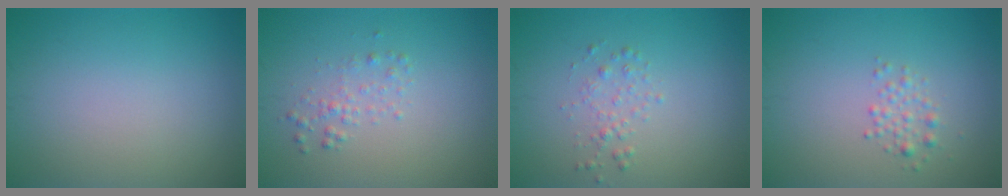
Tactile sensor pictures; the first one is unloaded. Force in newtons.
{"total": 1.3, "press": 1.3, "slide": 0.0}
{"total": 1.3, "press": 1.3, "slide": 0.0}
{"total": 1.4, "press": 1.4, "slide": 0.0}